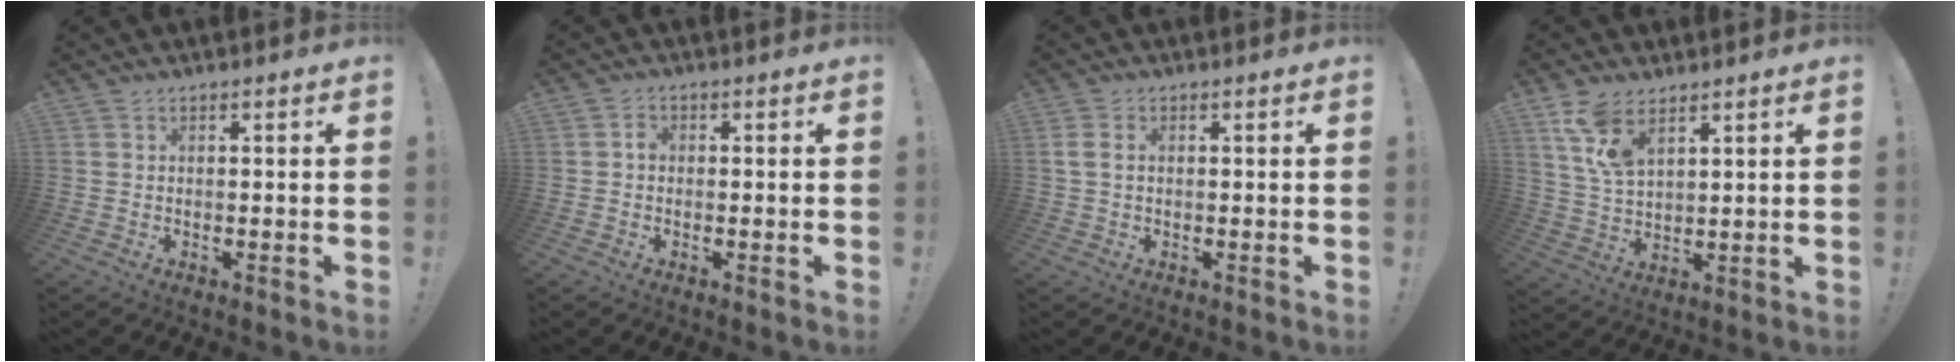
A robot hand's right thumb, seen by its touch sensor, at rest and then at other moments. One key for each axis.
{"total": 1.6, "fx": -0.5, "fy": 1.2, "fz": 0.9, "tx": -0.017, "ty": 0.006, "tz": -0.009}
{"total": 2.5, "fx": 0.3, "fy": 1.7, "fz": 1.8, "tx": -0.043, "ty": 0.010, "tz": 0.007}
{"total": 9.6, "fx": 6.0, "fy": 4.7, "fz": 5.8, "tx": -0.118, "ty": -0.016, "tz": 0.117}